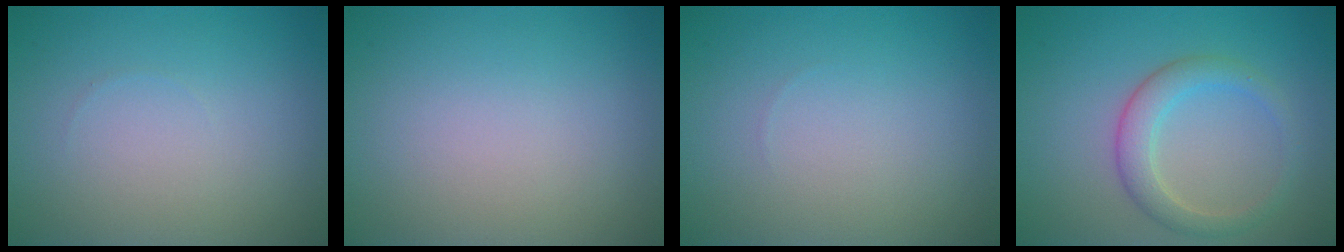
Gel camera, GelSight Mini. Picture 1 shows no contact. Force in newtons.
{"total": 0.0}
{"total": 0.0}
{"total": 3.0, "press": 3.0, "slide": 0.2}